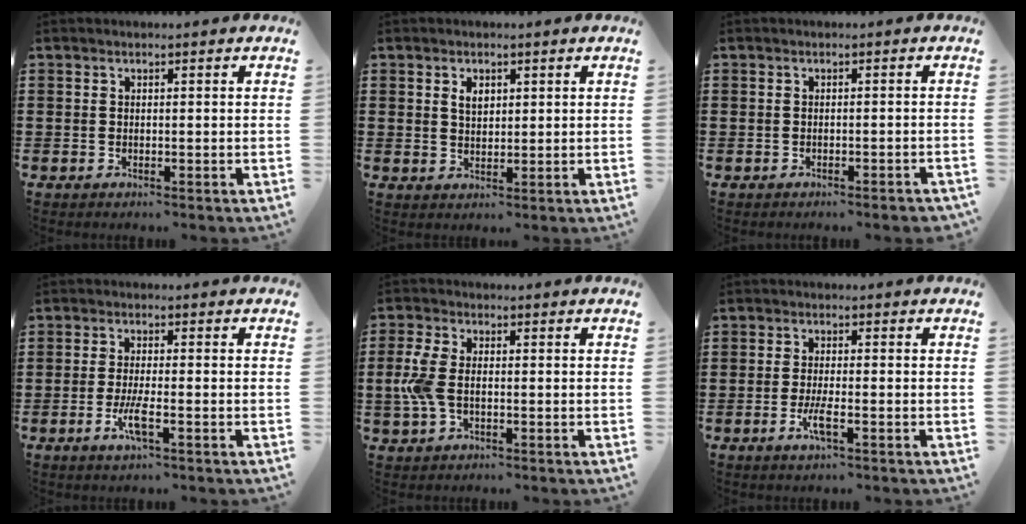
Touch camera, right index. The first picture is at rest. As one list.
[{"total": 2.3, "force": [1.0, 1.4, 1.5], "torque": [-0.035, 0.005, 0.018]}, {"total": 1.0, "force": [-0.9, -0.1, 0.5], "torque": [-0.010, -0.005, -0.016]}, {"total": 4.1, "force": [-1.6, 0.5, 3.8], "torque": [-0.076, -0.009, -0.032]}, {"total": 5.5, "force": [-0.4, 3.0, 4.5], "torque": [-0.120, -0.006, -0.016]}, {"total": 3.3, "force": [-1.3, 0.5, 3.0], "torque": [-0.065, -0.007, -0.027]}]